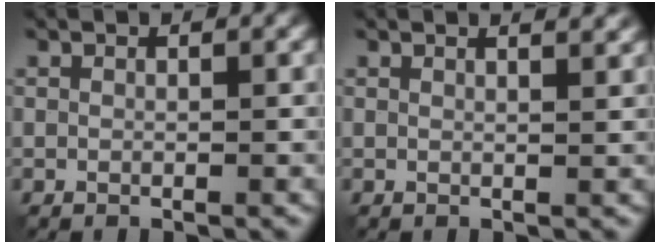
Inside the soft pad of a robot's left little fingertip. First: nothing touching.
{"total": 2.7, "force": [2.0, 1.0, 1.4], "torque": [-0.006, 0.014, 0.006]}